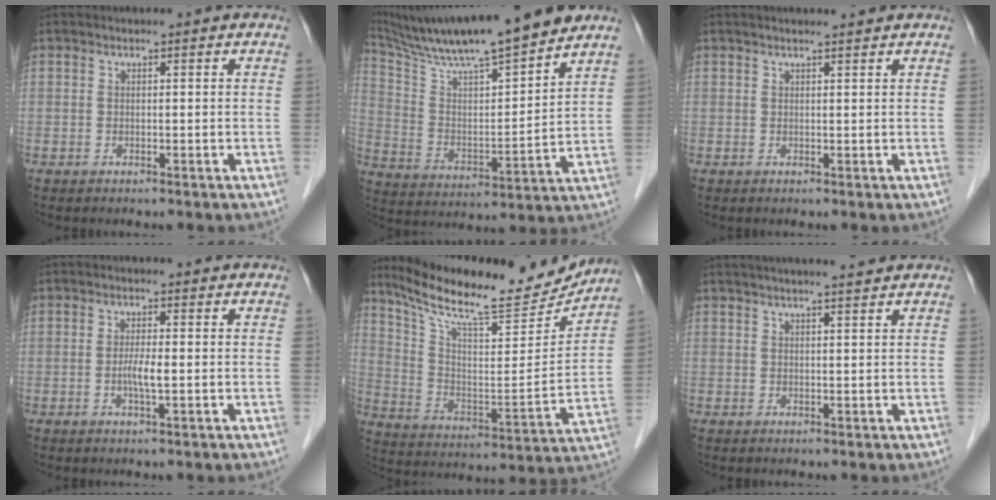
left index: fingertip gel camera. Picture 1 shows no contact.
{"total": 18.8, "force": [16.1, 0.8, 9.7], "torque": [-0.172, 0.004, 0.270]}
{"total": 1.5, "force": [1.4, -0.2, 0.6], "torque": [-0.008, 0.002, 0.018]}
{"total": 2.6, "force": [-0.7, 0.1, 2.5], "torque": [-0.050, -0.007, -0.015]}
{"total": 19.6, "force": [17.7, 3.0, 7.9], "torque": [-0.142, -0.026, 0.276]}
{"total": 6.0, "force": [5.1, -0.2, 3.1], "torque": [-0.045, 0.012, 0.063]}